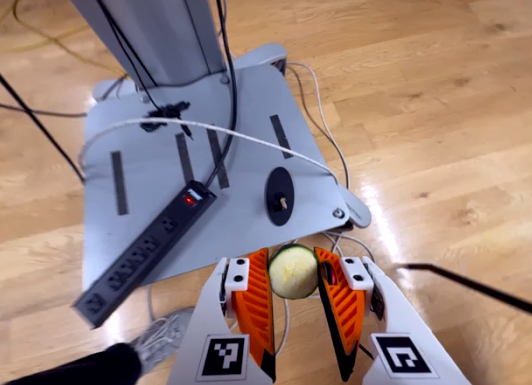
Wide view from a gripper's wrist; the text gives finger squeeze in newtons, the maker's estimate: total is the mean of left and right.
{"total": 9.7, "left": 10.0, "right": 9.4}